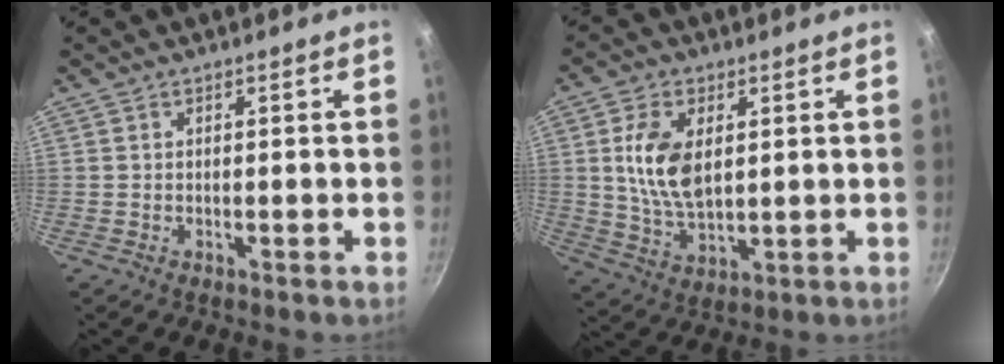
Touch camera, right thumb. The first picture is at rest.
{"total": 11.6, "force": [2.8, 6.9, 8.9], "torque": [-0.156, -0.018, 0.063]}